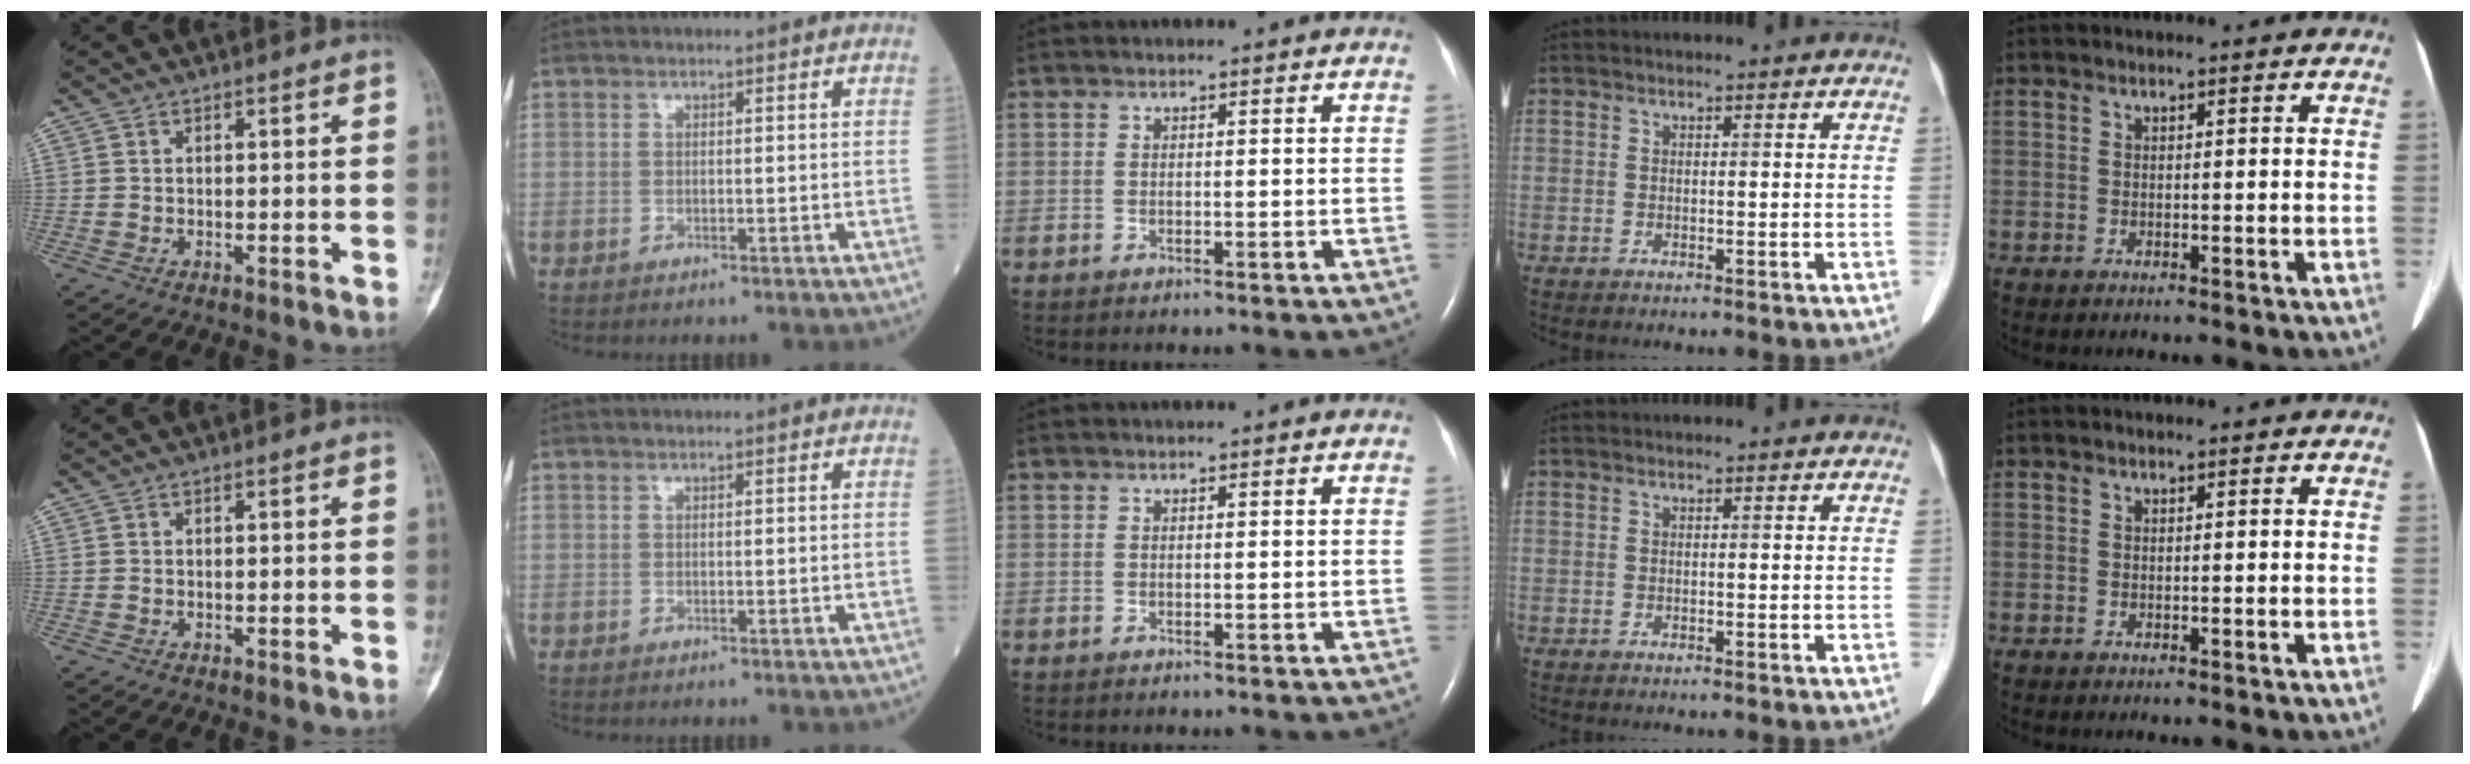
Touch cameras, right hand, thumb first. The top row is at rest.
{}